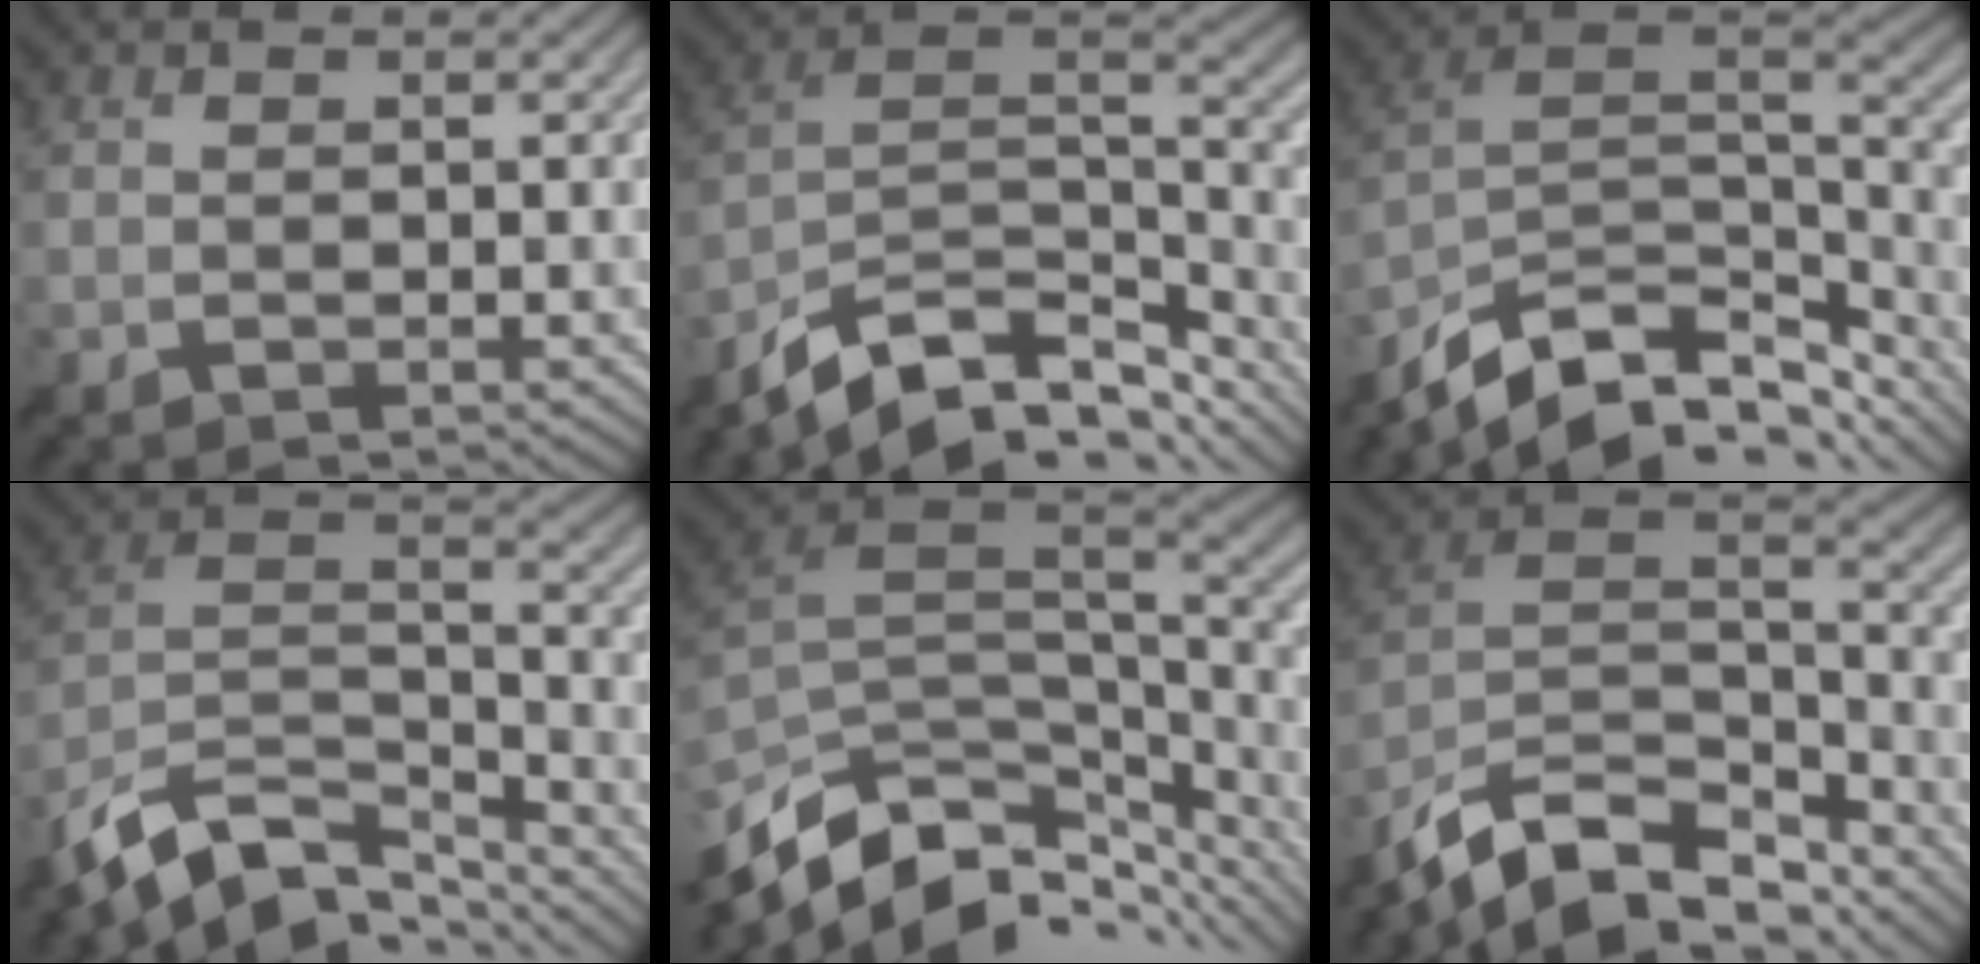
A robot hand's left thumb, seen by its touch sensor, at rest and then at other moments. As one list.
[{"total": 13.7, "force": [-9.6, 6.1, 7.6], "torque": [-0.182, -0.008, -0.159]}, {"total": 14.1, "force": [-9.3, 6.6, 8.2], "torque": [-0.206, -0.013, -0.150]}, {"total": 13.4, "force": [-9.6, 6.1, 7.1], "torque": [-0.183, -0.004, -0.176]}, {"total": 13.1, "force": [-5.7, 6.4, 9.9], "torque": [-0.236, -0.029, -0.084]}, {"total": 14.6, "force": [-10.8, 6.2, 7.6], "torque": [-0.195, -0.005, -0.187]}]